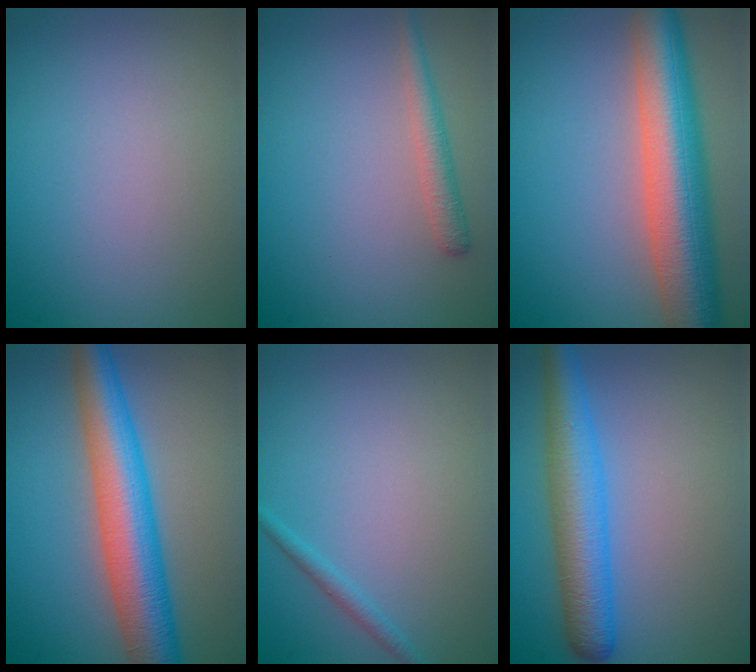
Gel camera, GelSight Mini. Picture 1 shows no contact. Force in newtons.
{"total": 1.9, "press": 1.9, "slide": 0.1}
{"total": 9.8, "press": 9.8, "slide": 0.6}
{"total": 8.6, "press": 8.6, "slide": 0.2}
{"total": 1.1, "press": 1.1, "slide": 0.0}
{"total": 5.6, "press": 5.6, "slide": 0.1}